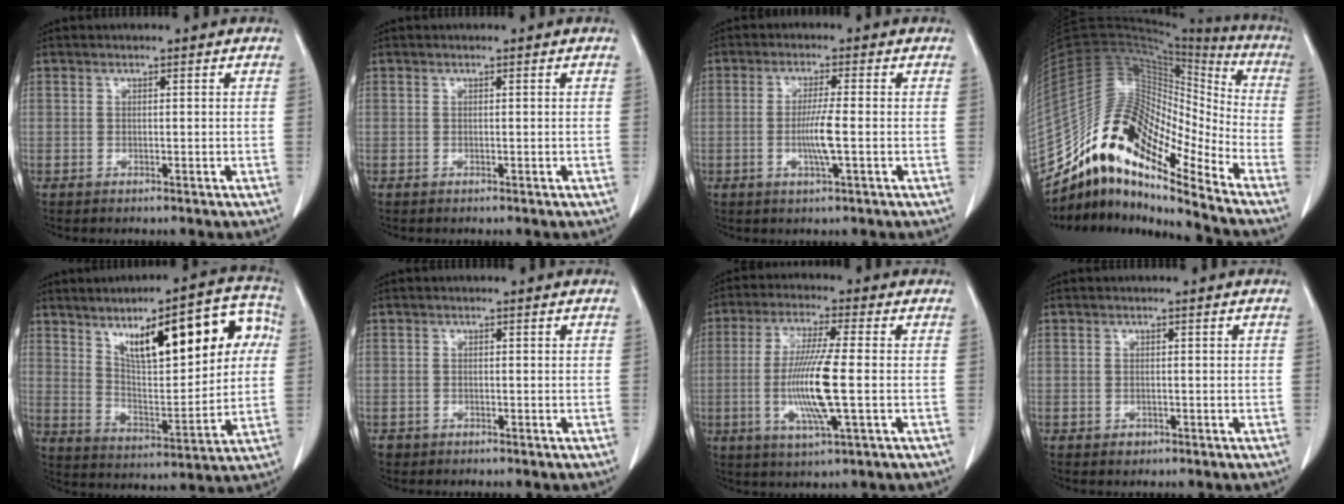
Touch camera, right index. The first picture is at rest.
{"total": 0.0}
{"total": 4.7, "force": [-0.9, -0.2, 4.6], "torque": [-0.091, -0.008, -0.018]}
{"total": 15.4, "force": [-12.1, 3.5, 8.8], "torque": [-0.144, 0.083, -0.219]}
{"total": 18.8, "force": [6.8, 5.8, 16.6], "torque": [-0.232, 0.033, 0.109]}
{"total": 1.1, "force": [-0.6, 0.9, -0.1], "torque": [-0.006, 0.004, -0.011]}
{"total": 10.8, "force": [-1.5, 0.3, 10.7], "torque": [-0.217, -0.012, -0.034]}
{"total": 1.0, "force": [-0.5, 0.9, 0.3], "torque": [-0.001, 0.003, -0.004]}